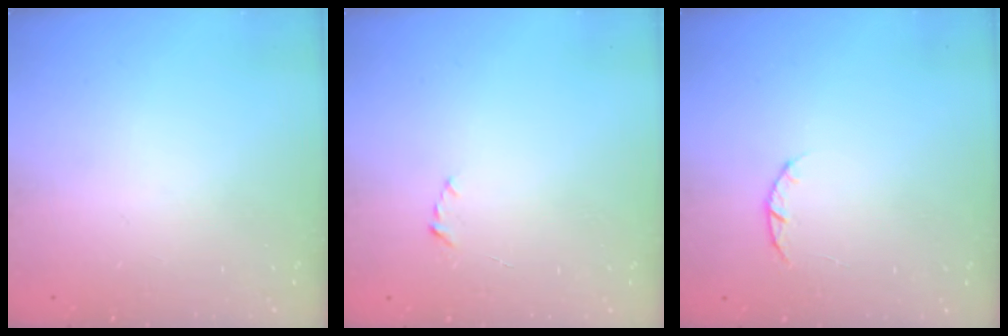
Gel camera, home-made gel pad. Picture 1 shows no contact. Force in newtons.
{"total": 2.2, "press": 2.1, "slide": 0.3}
{"total": 3.0, "press": 3.0, "slide": 0.4}